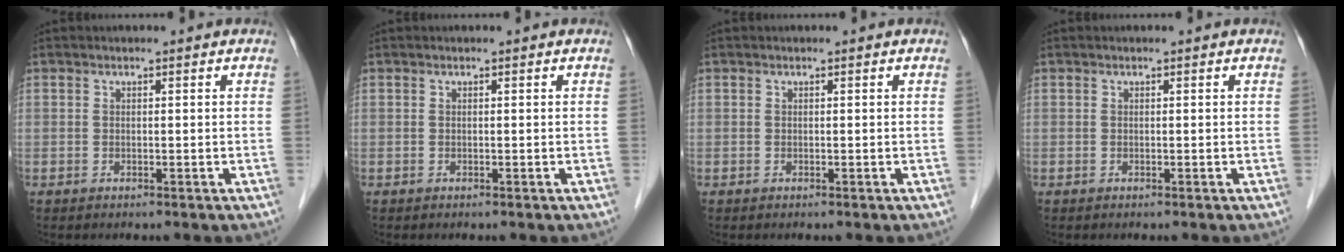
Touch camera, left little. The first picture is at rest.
{"total": 0.0}
{"total": 0.0}
{"total": 0.0}